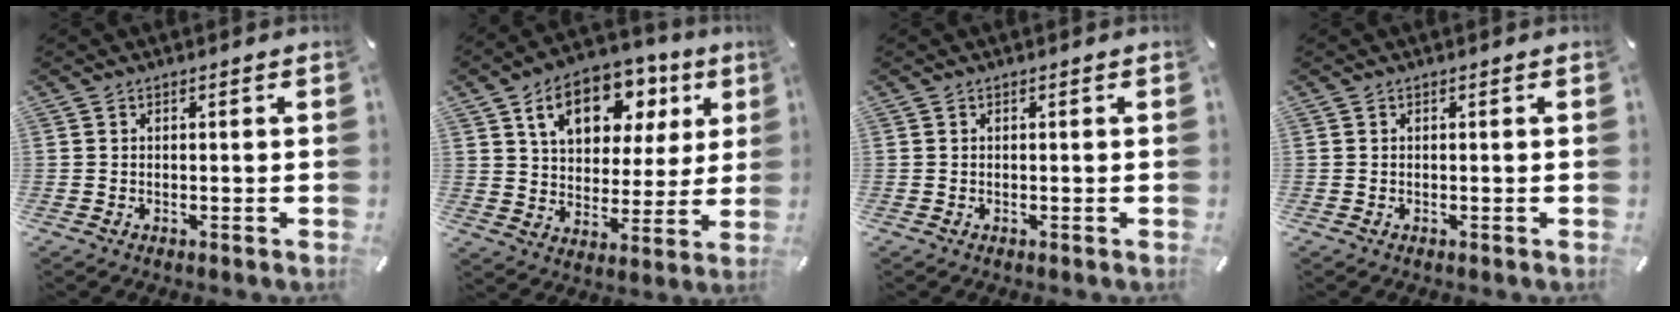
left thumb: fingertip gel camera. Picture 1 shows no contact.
{"total": 16.0, "force": [8.2, 10.6, 8.8], "torque": [-0.140, -0.025, 0.142]}
{"total": 0.0}
{"total": 0.0}